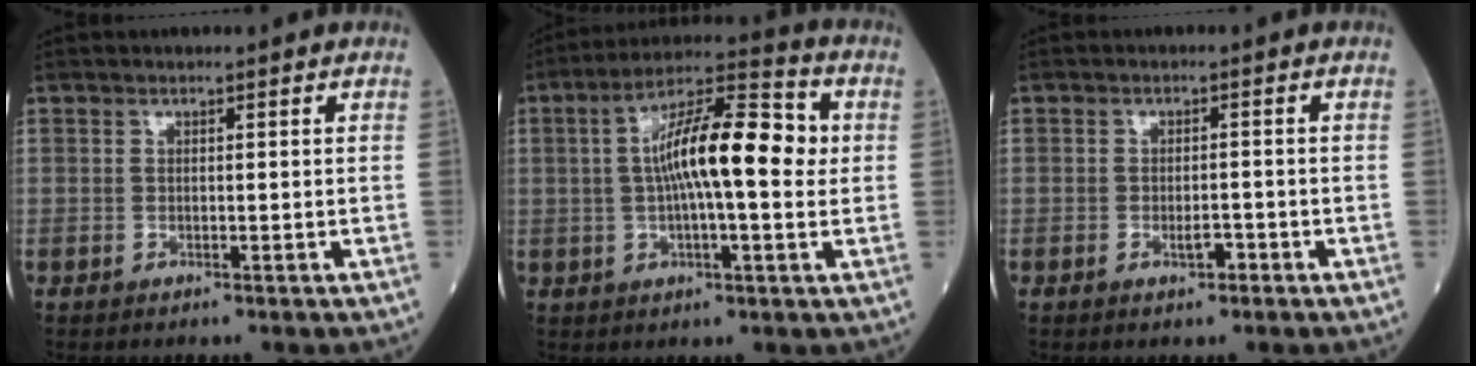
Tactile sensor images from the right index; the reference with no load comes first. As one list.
[{"total": 14.1, "force": [1.3, 3.0, 13.7], "torque": [-0.236, 0.032, 0.014]}, {"total": 2.0, "force": [-1.0, 0.8, 1.5], "torque": [-0.025, 0.001, -0.015]}]